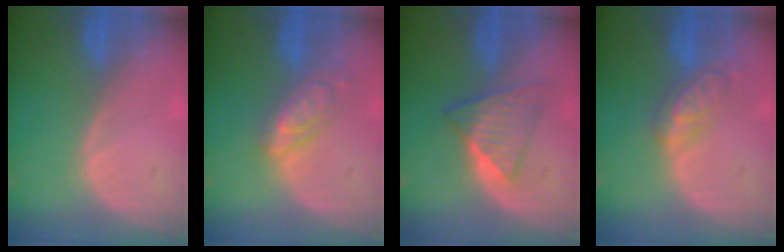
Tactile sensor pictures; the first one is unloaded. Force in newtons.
{"total": 6.1, "press": 5.3, "slide": 2.9}
{"total": 6.0, "press": 5.6, "slide": 1.9}
{"total": 5.9, "press": 5.1, "slide": 2.9}